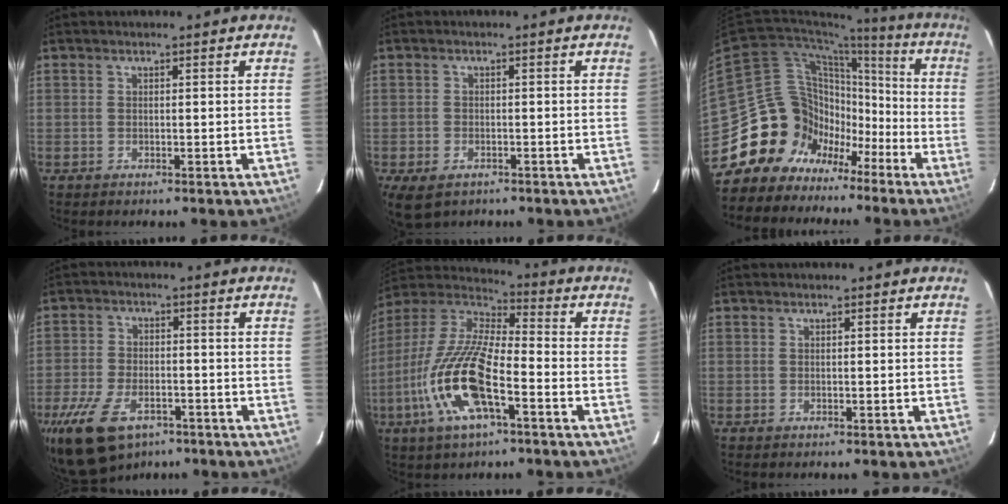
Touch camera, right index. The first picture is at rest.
{"total": 6.0, "force": [-3.3, 3.8, 3.2], "torque": [-0.075, -0.018, -0.054]}
{"total": 16.9, "force": [-9.6, 13.5, 3.3], "torque": [-0.057, 0.072, -0.153]}
{"total": 14.1, "force": [-8.8, 7.5, 8.1], "torque": [-0.188, -0.020, -0.154]}
{"total": 18.7, "force": [-7.6, 5.8, 16.1], "torque": [-0.334, -0.021, -0.154]}
{"total": 0.0}